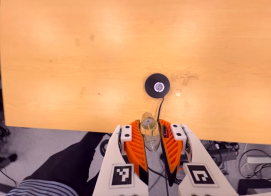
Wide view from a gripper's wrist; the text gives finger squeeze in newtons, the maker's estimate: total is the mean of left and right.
{"total": 22.9, "left": 26.8, "right": 19.0}